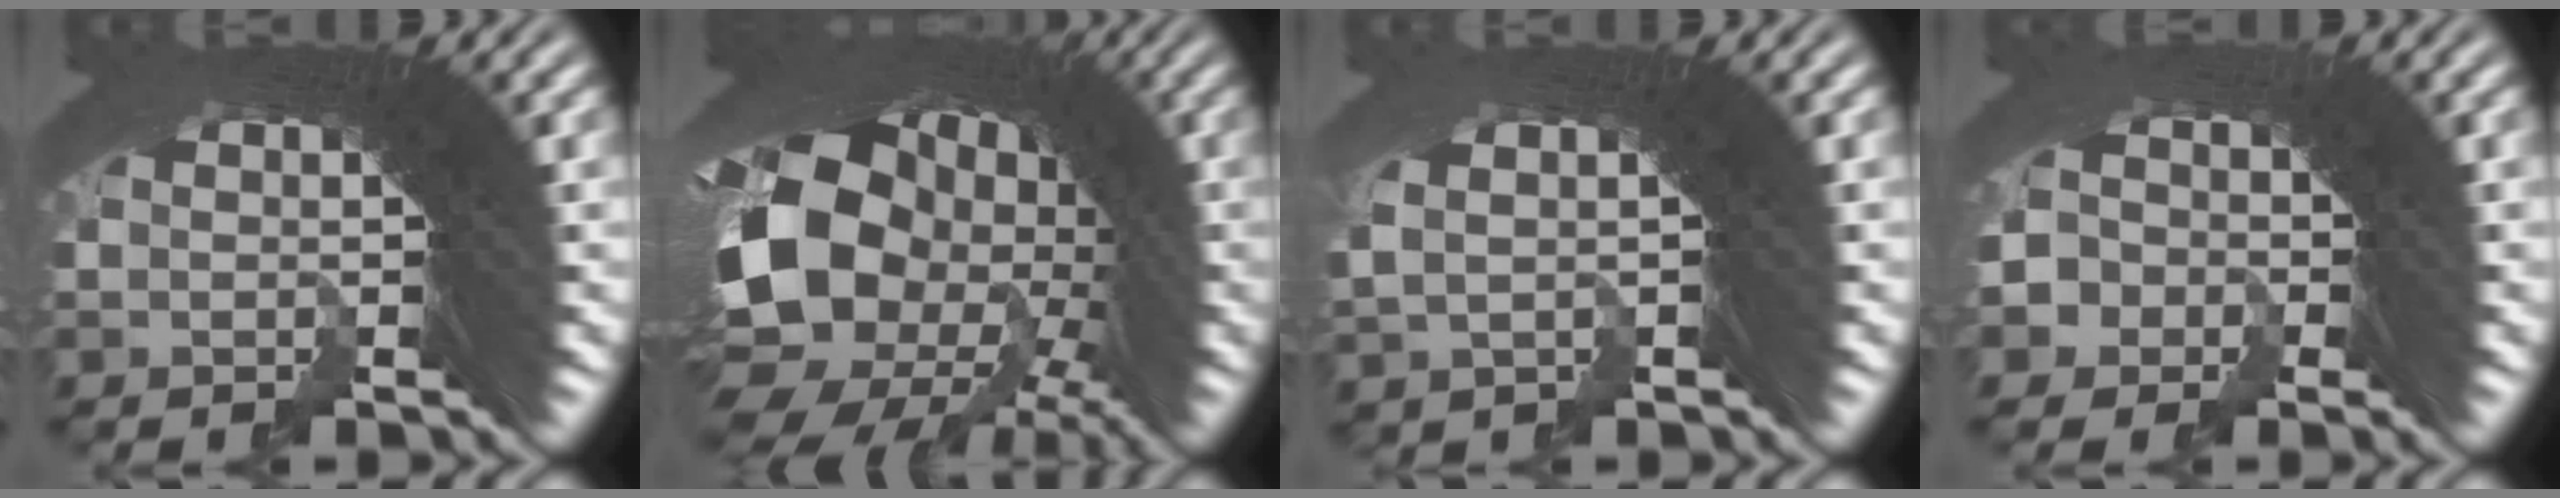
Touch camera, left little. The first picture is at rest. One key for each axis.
{"total": 17.7, "fx": -2.6, "fy": 11.8, "fz": 12.9, "tx": -0.233, "ty": -0.044, "tz": -0.022}
{"total": 1.6, "fx": 0.5, "fy": 0.6, "fz": 1.3, "tx": -0.014, "ty": 0.007, "tz": 0.012}
{"total": 6.8, "fx": -1.5, "fy": 6.3, "fz": 2.0, "tx": -0.061, "ty": -0.013, "tz": -0.034}